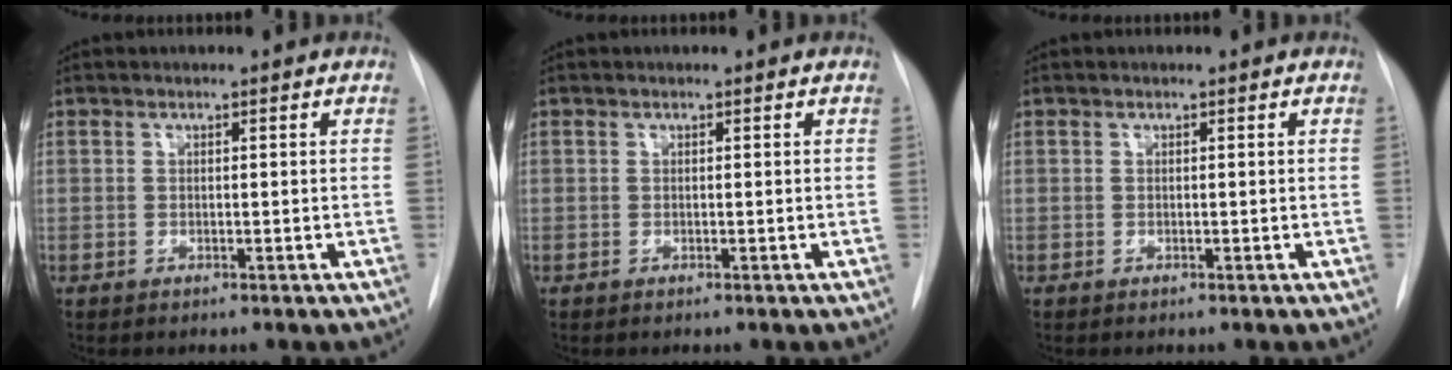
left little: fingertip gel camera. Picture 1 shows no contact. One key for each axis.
{"total": 0.0}
{"total": 0.0}